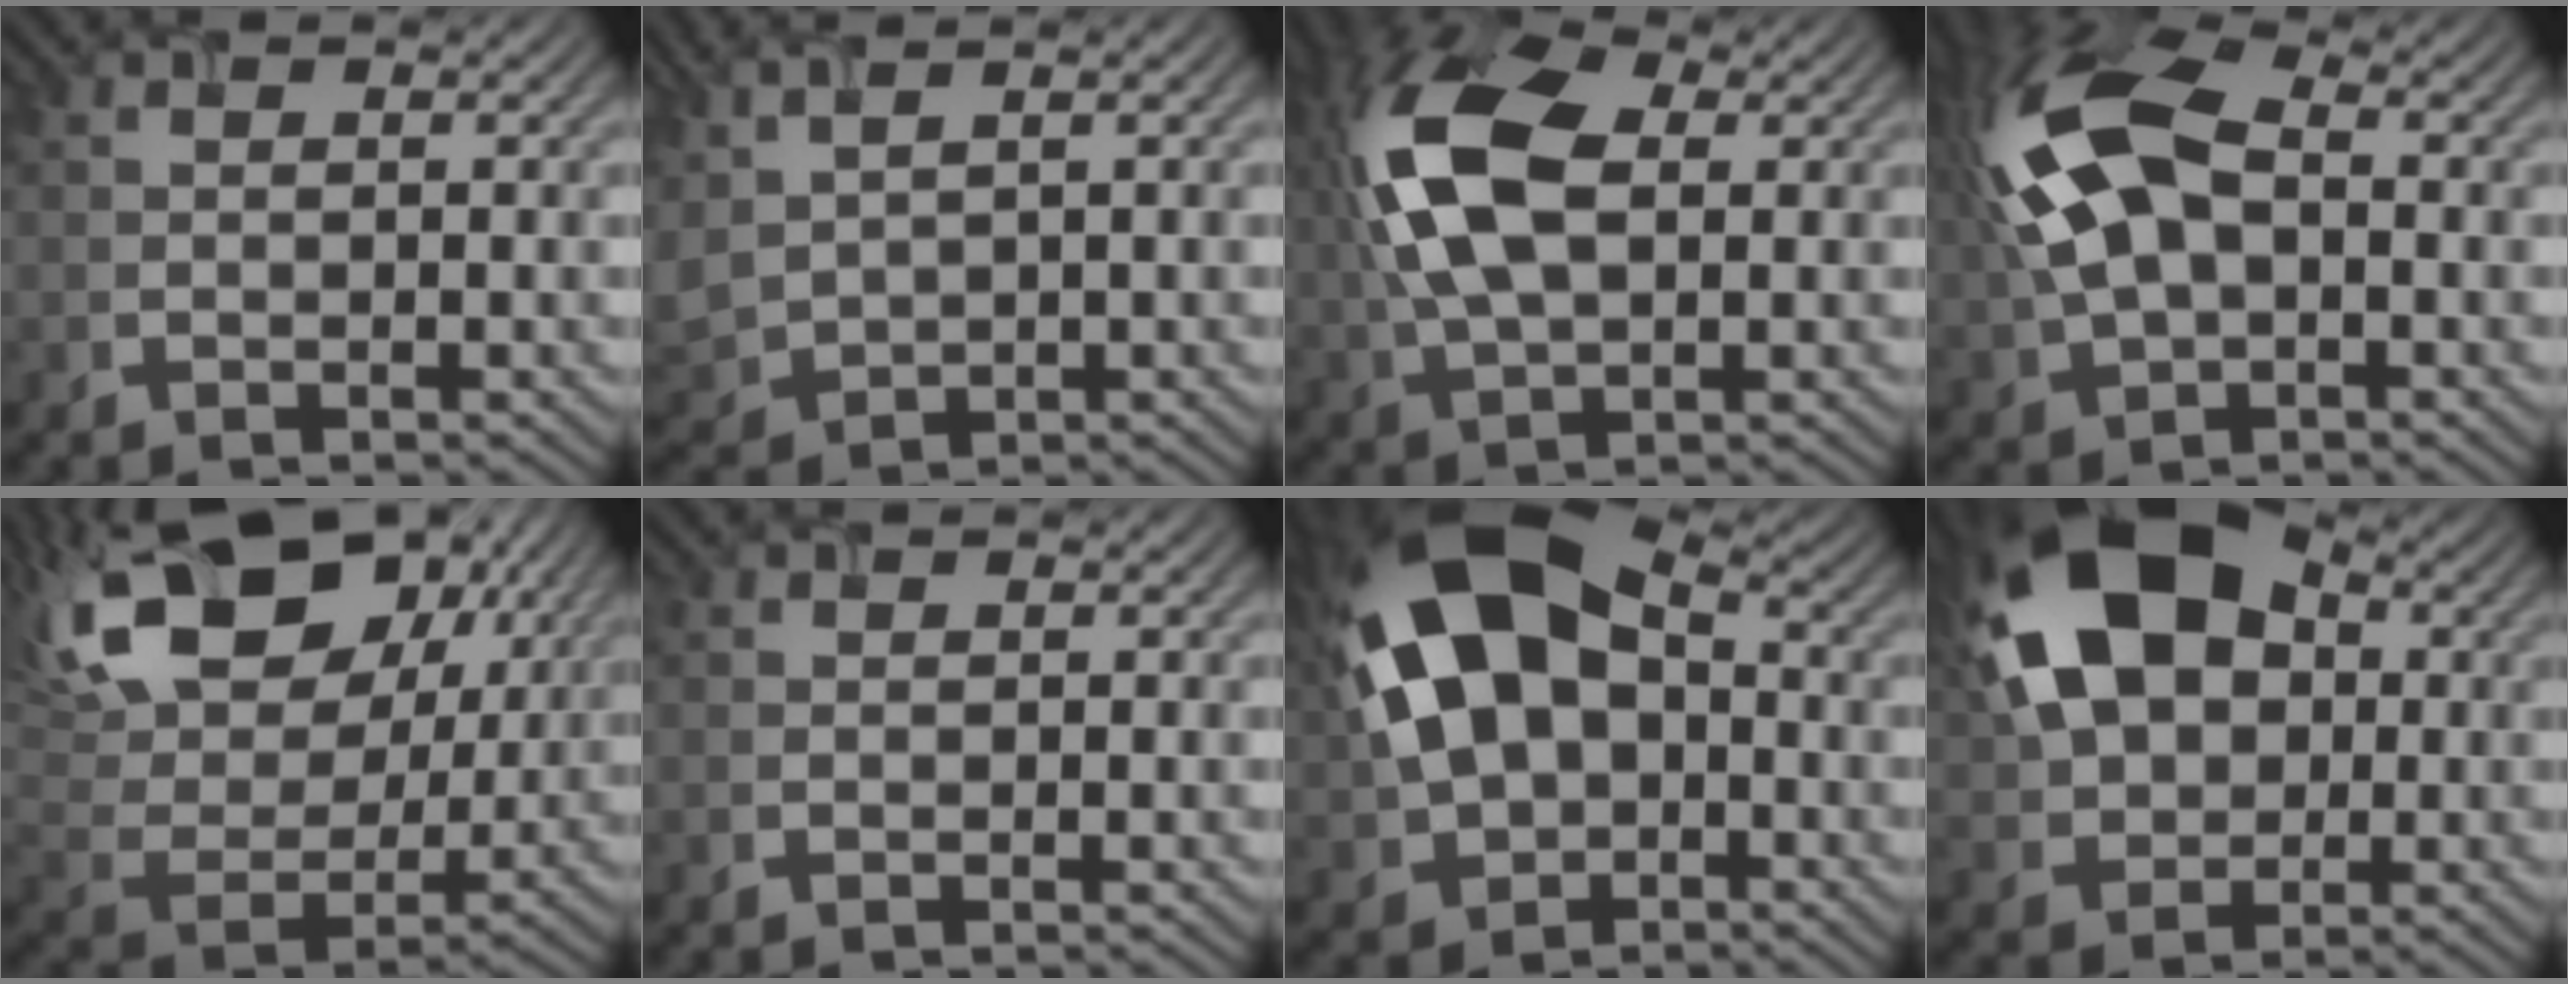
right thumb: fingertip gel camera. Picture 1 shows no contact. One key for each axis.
{"total": 6.4, "fx": 2.7, "fy": 3.5, "fz": 4.5, "tx": -0.150, "ty": -0.001, "tz": 0.067}
{"total": 12.0, "fx": 1.7, "fy": 6.7, "fz": 9.9, "tx": -0.240, "ty": 0.011, "tz": 0.027}
{"total": 14.0, "fx": 1.2, "fy": 8.2, "fz": 11.3, "tx": -0.269, "ty": 0.011, "tz": 0.014}
{"total": 18.4, "fx": 10.5, "fy": 10.6, "fz": 10.9, "tx": -0.250, "ty": 0.032, "tz": 0.170}
{"total": 0.0}
{"total": 16.4, "fx": 1.0, "fy": 11.0, "fz": 12.1, "tx": -0.248, "ty": 0.004, "tz": 0.007}
{"total": 15.6, "fx": 3.2, "fy": 10.7, "fz": 10.8, "tx": -0.214, "ty": 0.020, "tz": 0.046}